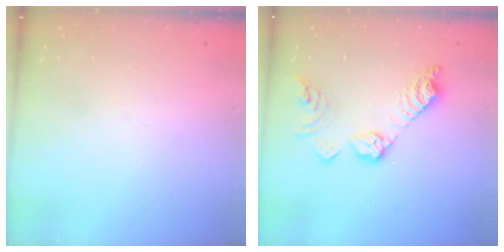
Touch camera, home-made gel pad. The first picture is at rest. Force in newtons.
{"total": 13.6, "press": 13.6, "slide": 0.6}